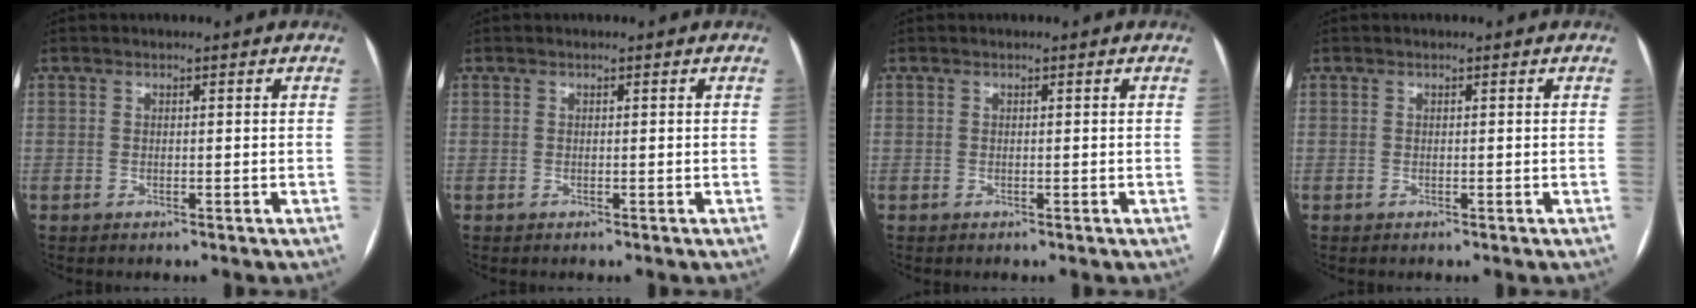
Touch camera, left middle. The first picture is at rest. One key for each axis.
{"total": 0.0}
{"total": 0.0}
{"total": 0.0}